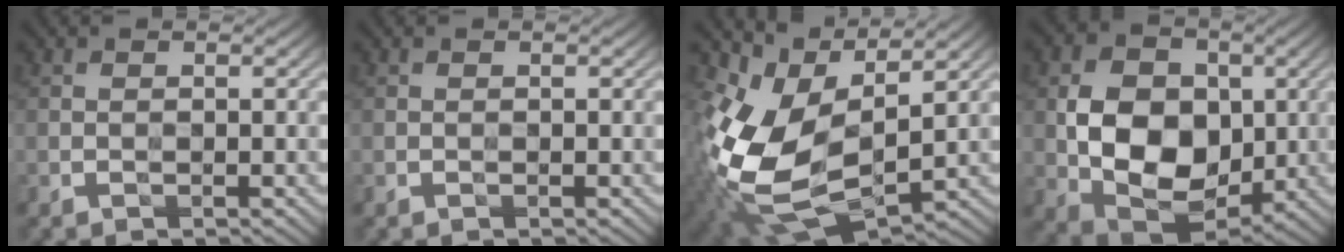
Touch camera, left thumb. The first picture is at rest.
{"total": 0.0}
{"total": 14.2, "force": [2.1, 8.9, 10.9], "torque": [-0.271, -0.021, 0.047]}
{"total": 11.9, "force": [-0.1, 8.7, 8.1], "torque": [-0.156, -0.006, -0.001]}